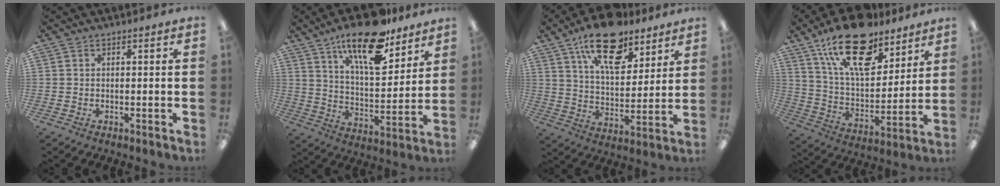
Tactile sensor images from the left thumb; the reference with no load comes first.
{"total": 19.1, "force": [13.2, 7.1, 11.8], "torque": [-0.196, -0.073, 0.220]}
{"total": 18.8, "force": [12.2, 9.1, 11.2], "torque": [-0.172, -0.056, 0.209]}
{"total": 22.3, "force": [14.7, 10.3, 13.1], "torque": [-0.224, -0.074, 0.259]}